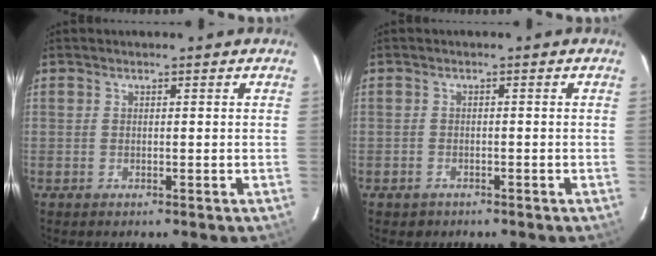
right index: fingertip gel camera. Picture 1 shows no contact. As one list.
[{"total": 1.8, "force": [-1.1, 1.4, 0.3], "torque": [-0.010, 0.005, -0.012]}]